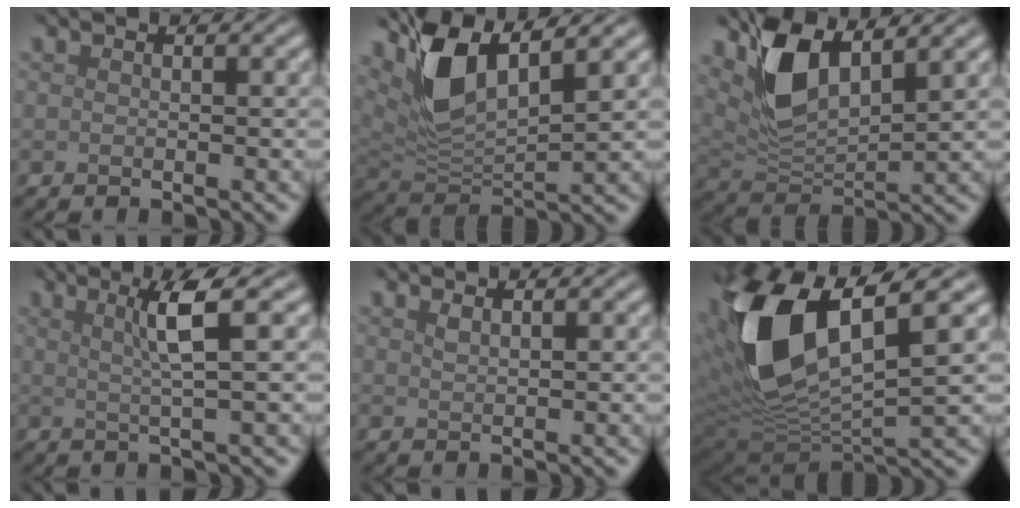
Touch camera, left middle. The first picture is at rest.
{"total": 6.5, "force": [3.6, 2.4, 4.9], "torque": [-0.108, -0.003, 0.068]}
{"total": 6.1, "force": [3.3, 2.7, 4.4], "torque": [-0.096, -0.006, 0.064]}
{"total": 3.6, "force": [1.0, 0.3, 3.5], "torque": [-0.060, 0.006, 0.017]}
{"total": 0.8, "force": [0.6, 0.2, 0.5], "torque": [-0.006, 0.002, 0.010]}
{"total": 13.8, "force": [3.0, 6.3, 11.9], "torque": [-0.257, -0.016, 0.065]}